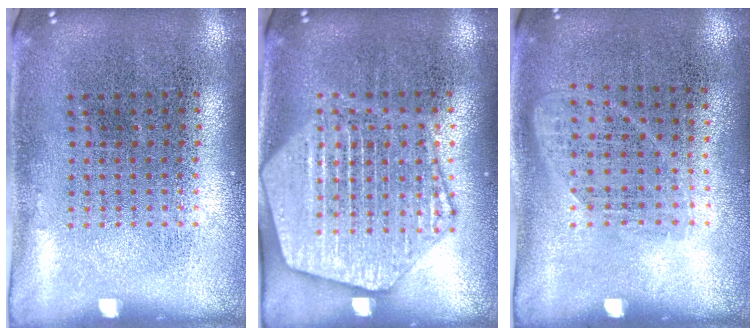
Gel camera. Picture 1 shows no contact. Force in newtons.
{"total": 3.8, "press": 3.7, "slide": 0.3}
{"total": 1.1, "press": 0.9, "slide": 0.6}